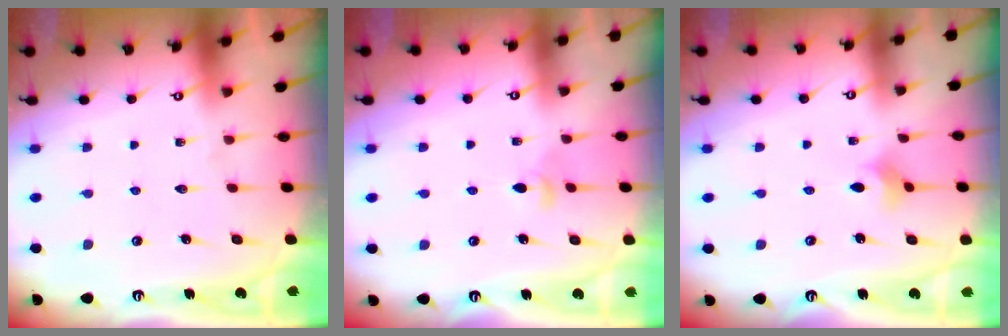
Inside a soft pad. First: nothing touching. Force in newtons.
{"total": 3.0, "press": 3.0, "slide": 0.6}
{"total": 3.3, "press": 3.3, "slide": 0.5}